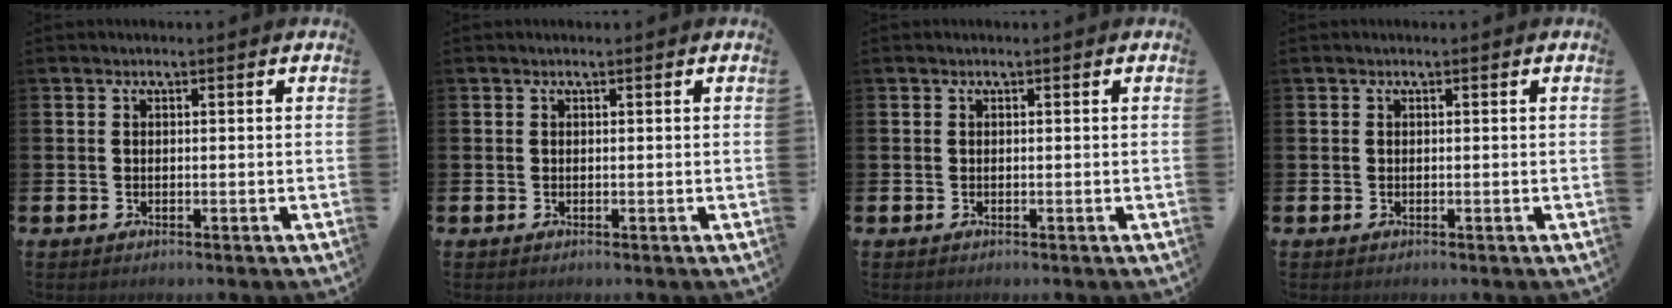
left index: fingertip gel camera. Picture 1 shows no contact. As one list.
[{"total": 0.0}, {"total": 0.0}, {"total": 0.0}]